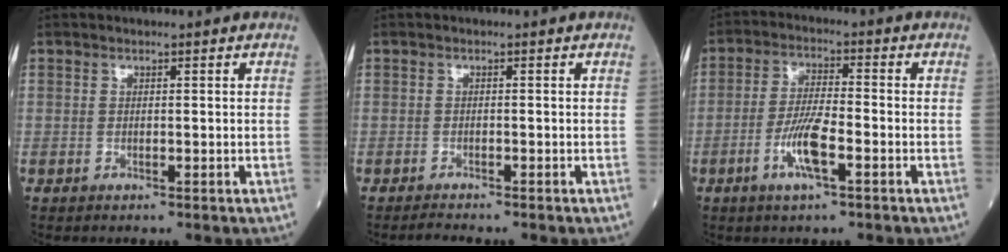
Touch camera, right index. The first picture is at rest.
{"total": 1.3, "force": [-1.2, -0.4, 0.1], "torque": [-0.010, -0.003, -0.022]}
{"total": 6.7, "force": [-2.8, 0.9, 6.0], "torque": [-0.119, -0.004, -0.056]}